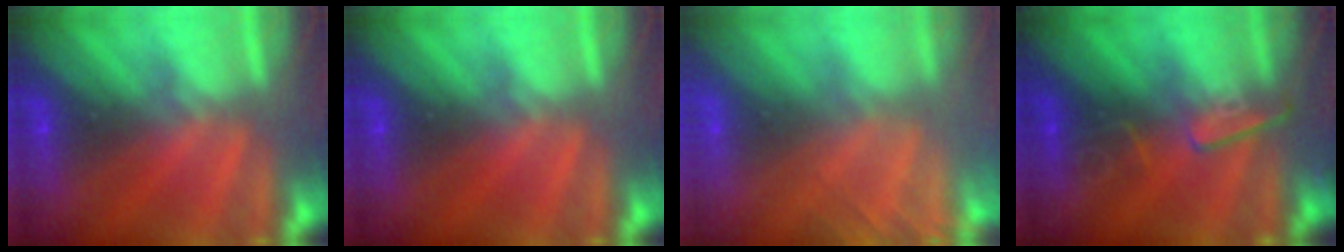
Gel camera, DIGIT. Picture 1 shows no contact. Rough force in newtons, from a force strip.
{"total": 0.0}
{"total": 7.5}
{"total": 2.5}